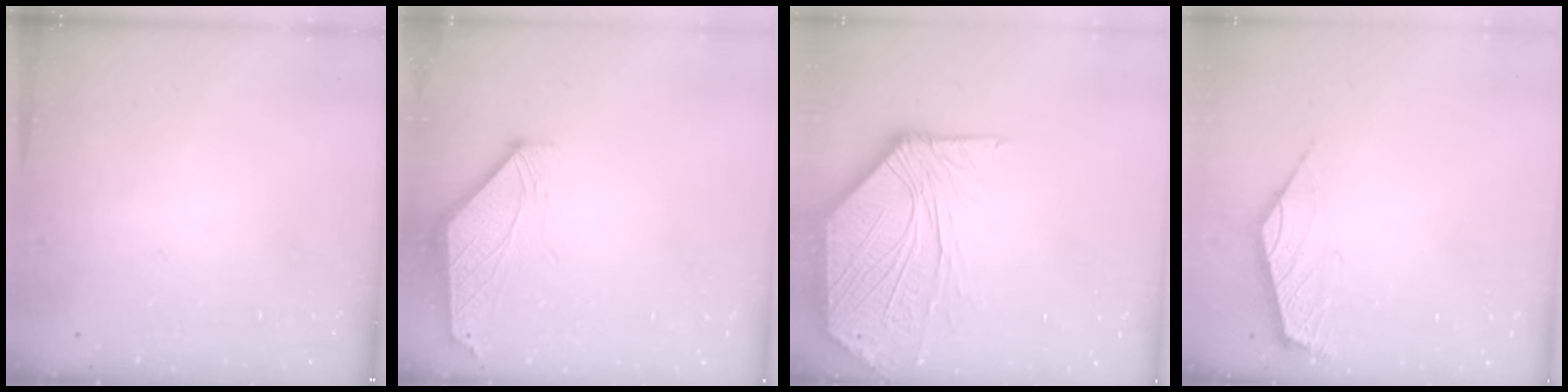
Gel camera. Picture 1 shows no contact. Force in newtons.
{"total": 1.0, "press": 0.9, "slide": 0.3}
{"total": 12.3, "press": 12.2, "slide": 1.9}
{"total": 2.6, "press": 2.5, "slide": 0.6}